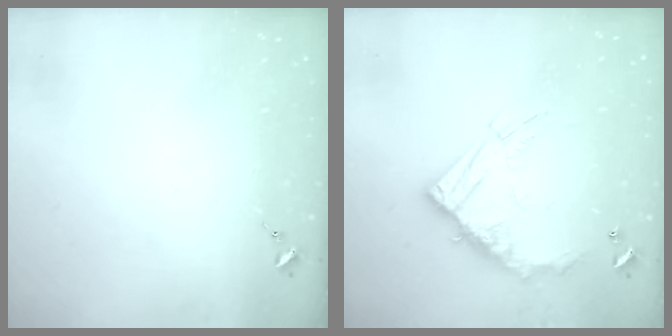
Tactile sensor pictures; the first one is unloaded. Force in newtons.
{"total": 17.2, "press": 17.1, "slide": 1.7}